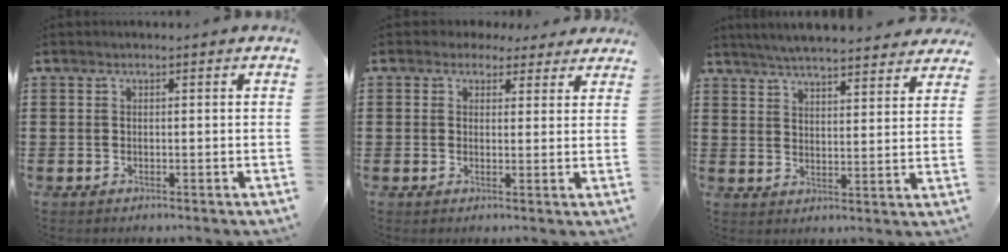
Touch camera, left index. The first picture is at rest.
{"total": 2.4, "force": [1.7, 1.6, 0.6], "torque": [-0.020, 0.008, 0.031]}
{"total": 5.3, "force": [5.2, 0.0, 1.3], "torque": [-0.043, -0.022, 0.092]}